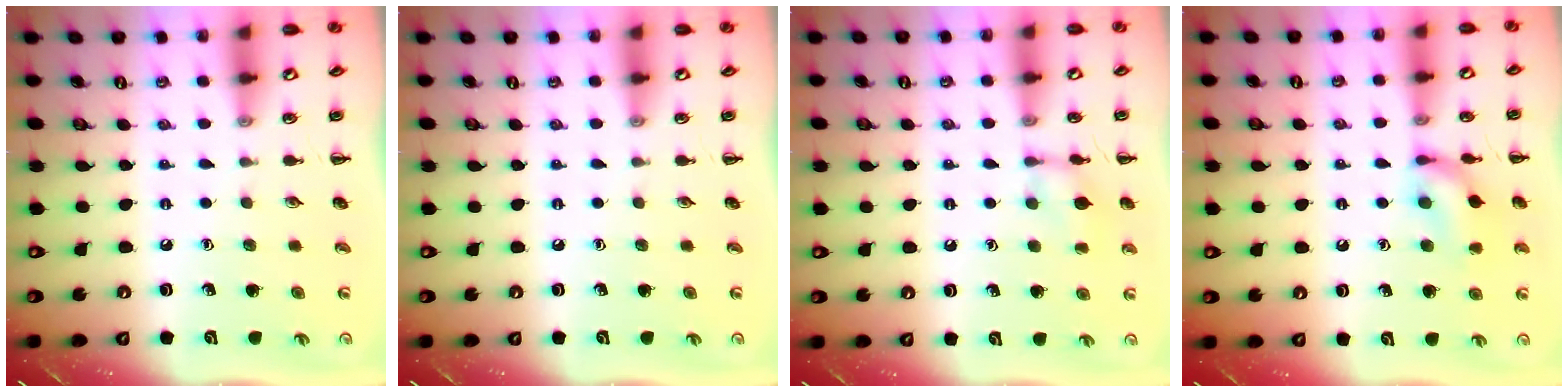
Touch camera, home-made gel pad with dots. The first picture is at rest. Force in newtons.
{"total": 0.0}
{"total": 8.8, "press": 8.7, "slide": 1.2}
{"total": 12.0, "press": 12.0, "slide": 0.7}